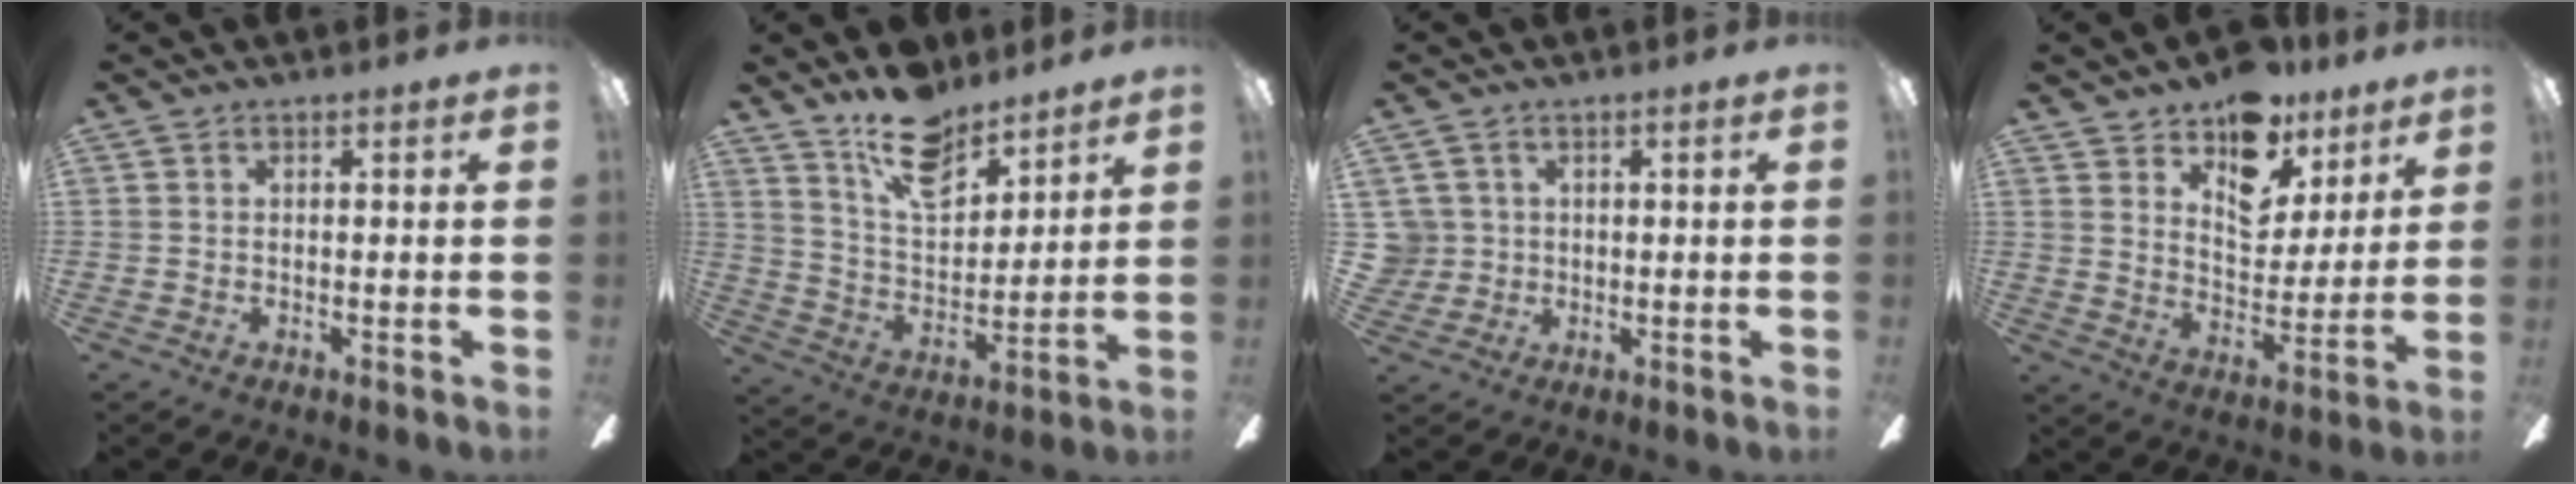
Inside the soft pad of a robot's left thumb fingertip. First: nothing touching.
{"total": 14.4, "force": [11.2, 6.4, 6.3], "torque": [-0.111, -0.065, 0.203]}
{"total": 4.3, "force": [0.9, 4.2, 0.6], "torque": [-0.032, 0.010, 0.019]}
{"total": 14.6, "force": [10.8, 8.0, 5.6], "torque": [-0.082, -0.074, 0.199]}